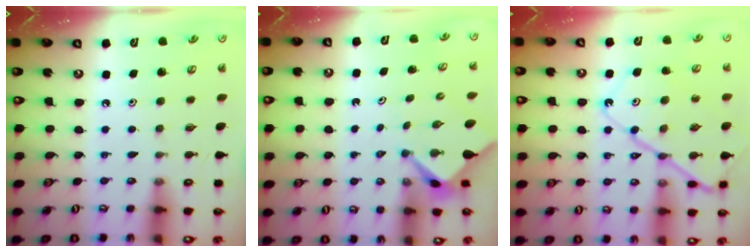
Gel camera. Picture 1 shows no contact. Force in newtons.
{"total": 2.4, "press": 2.4, "slide": 0.2}
{"total": 15.5, "press": 15.4, "slide": 1.5}